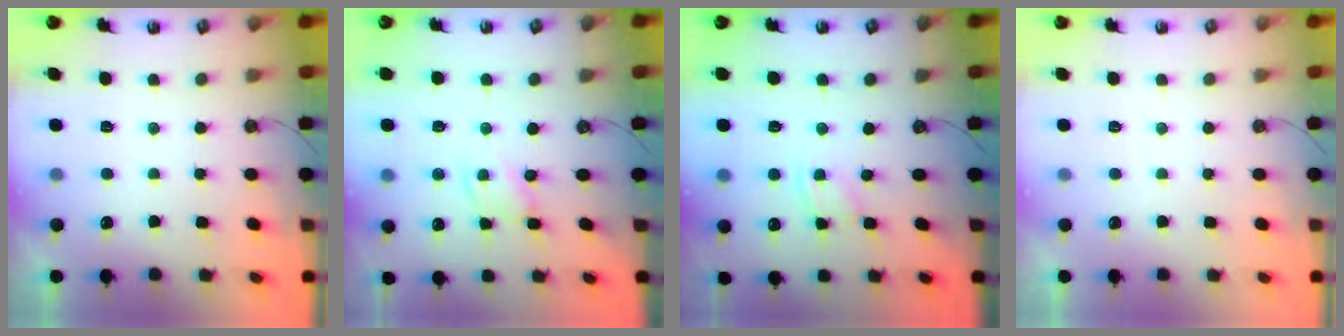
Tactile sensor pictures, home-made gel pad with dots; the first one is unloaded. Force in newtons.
{"total": 2.7, "press": 2.7, "slide": 0.2}
{"total": 3.4, "press": 3.4, "slide": 0.5}
{"total": 0.0}